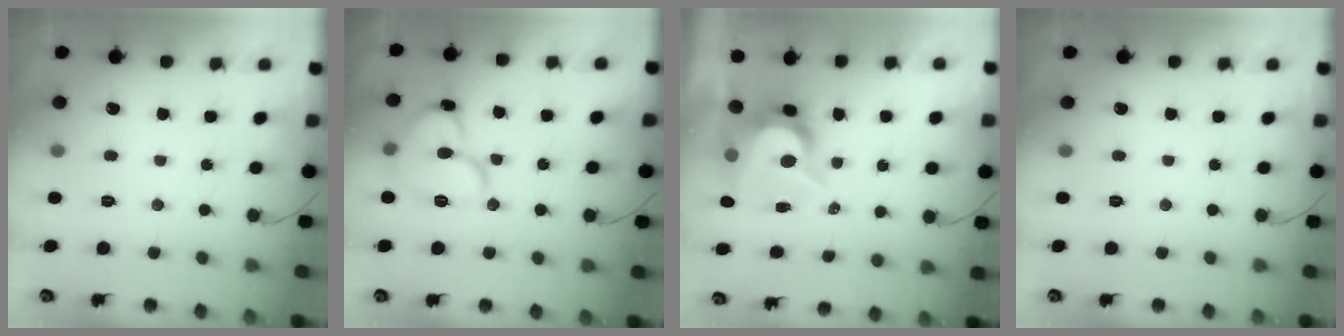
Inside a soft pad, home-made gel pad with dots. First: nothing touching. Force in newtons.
{"total": 12.6, "press": 12.4, "slide": 1.7}
{"total": 9.4, "press": 9.4, "slide": 0.9}
{"total": 0.0}